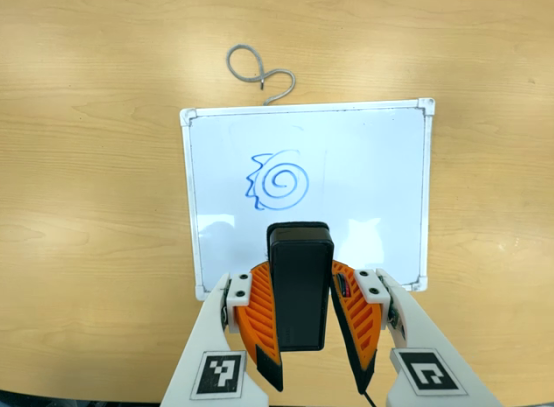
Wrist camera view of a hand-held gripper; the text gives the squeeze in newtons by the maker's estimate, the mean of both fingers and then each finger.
{"total": 8.0, "left": 6.3, "right": 9.8}